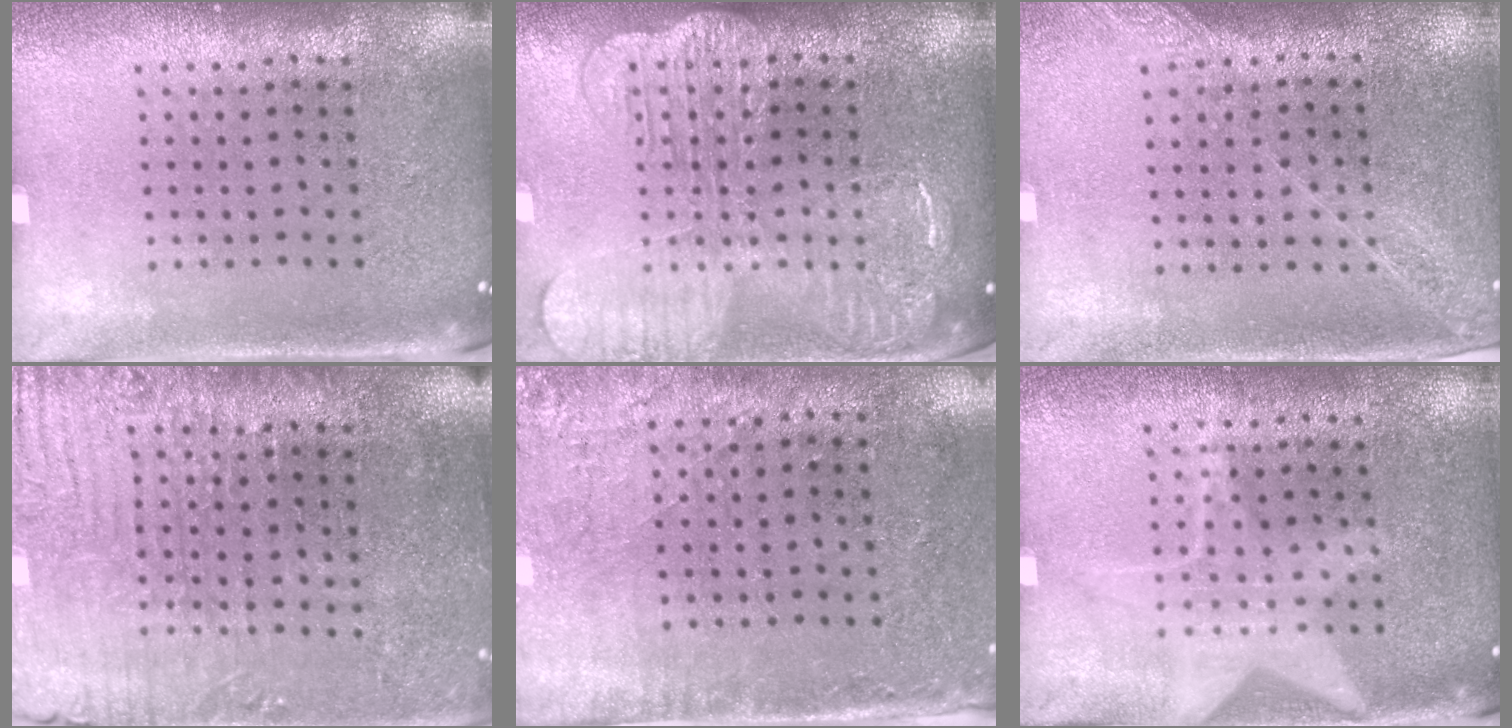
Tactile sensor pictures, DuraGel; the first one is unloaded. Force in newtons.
{"total": 3.9, "press": 3.9, "slide": 0.5}
{"total": 1.2, "press": 1.2, "slide": 0.2}
{"total": 3.8, "press": 3.6, "slide": 1.3}
{"total": 2.8, "press": 2.3, "slide": 1.6}
{"total": 1.2, "press": 1.2, "slide": 0.2}